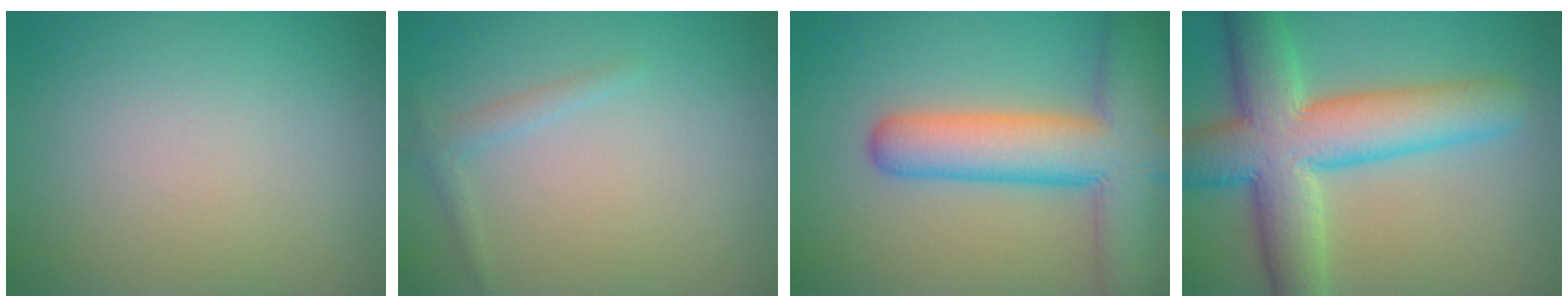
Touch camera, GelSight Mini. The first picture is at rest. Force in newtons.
{"total": 1.3, "press": 1.3, "slide": 0.1}
{"total": 9.7, "press": 9.6, "slide": 0.6}
{"total": 10.5, "press": 10.5, "slide": 0.5}